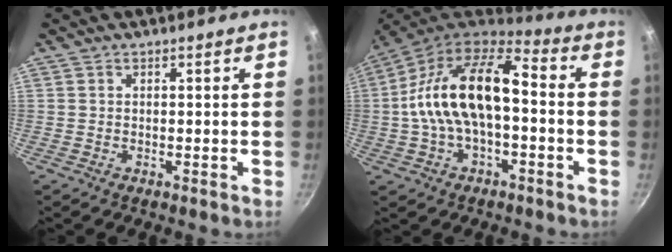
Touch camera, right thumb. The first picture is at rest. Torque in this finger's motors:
{"motor_torque": [-0.54, 1.48, 1.48, -1.29, 0.42]}